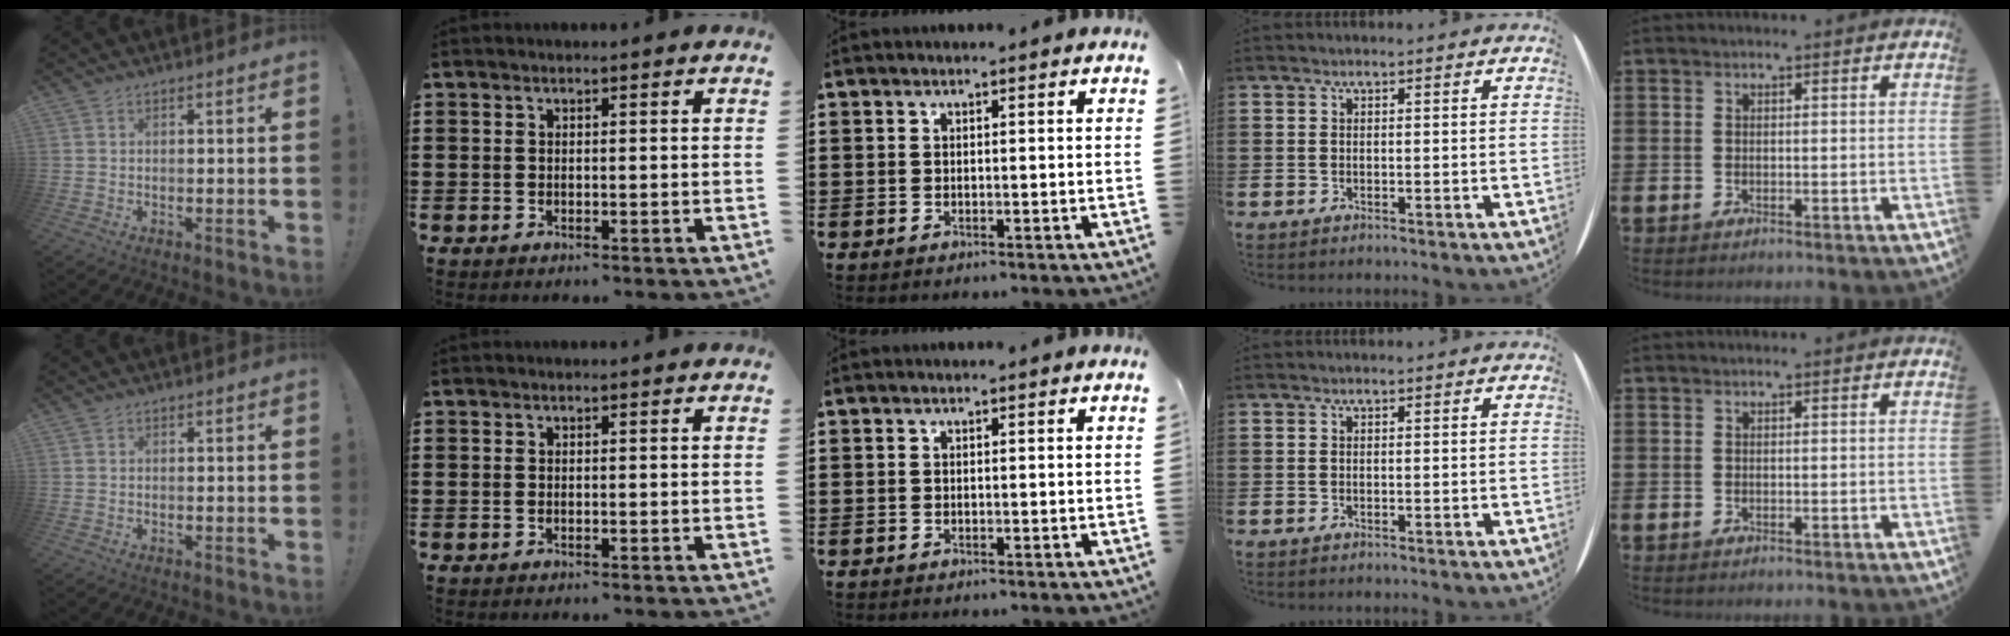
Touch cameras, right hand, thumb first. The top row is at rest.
{}